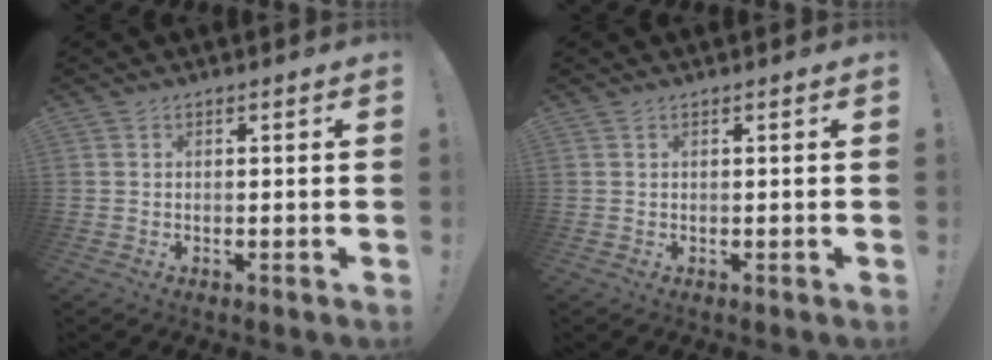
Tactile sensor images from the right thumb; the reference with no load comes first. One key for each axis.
{"total": 0.0}